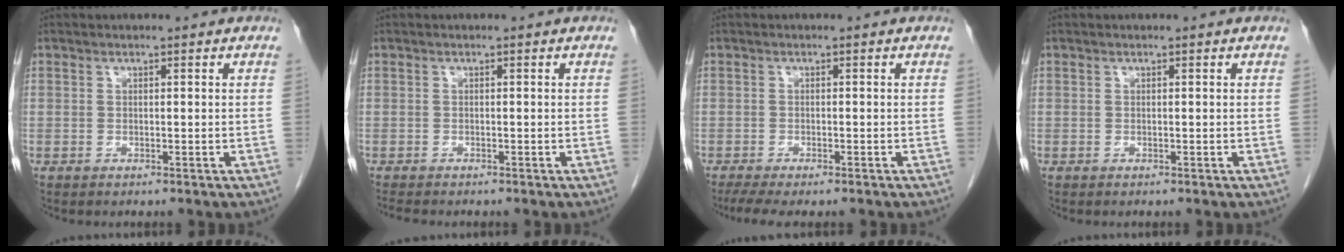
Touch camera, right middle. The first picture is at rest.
{"total": 2.4, "force": [-2.1, 0.5, 1.0], "torque": [-0.020, -0.006, -0.029]}
{"total": 5.4, "force": [-4.2, 1.1, 3.2], "torque": [-0.049, -0.014, -0.065]}
{"total": 0.0}